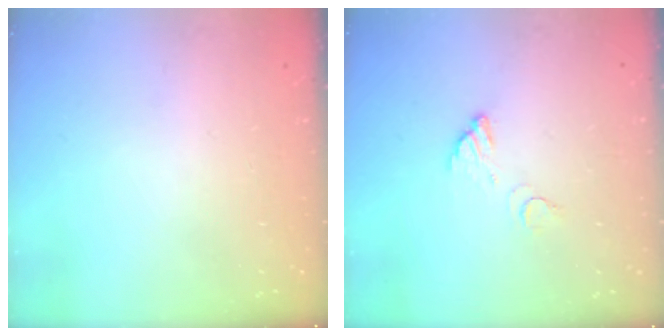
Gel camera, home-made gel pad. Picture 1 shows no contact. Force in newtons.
{"total": 3.5, "press": 3.5, "slide": 0.2}